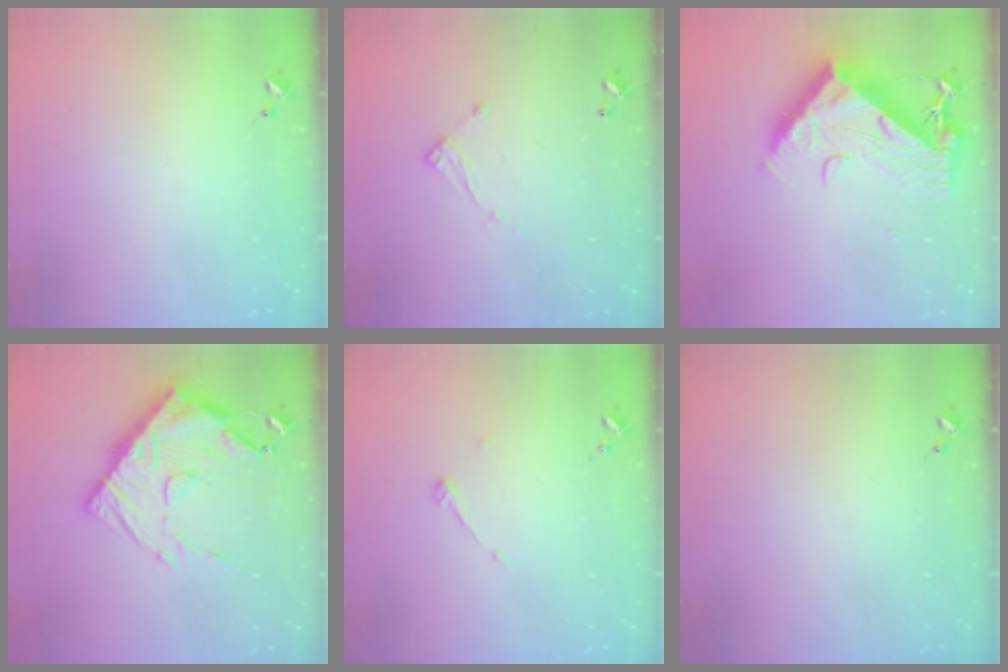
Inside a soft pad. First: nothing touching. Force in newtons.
{"total": 7.1, "press": 7.1, "slide": 0.3}
{"total": 15.6, "press": 15.5, "slide": 1.5}
{"total": 20.8, "press": 20.7, "slide": 2.0}
{"total": 3.9, "press": 3.9, "slide": 0.3}
{"total": 0.0}